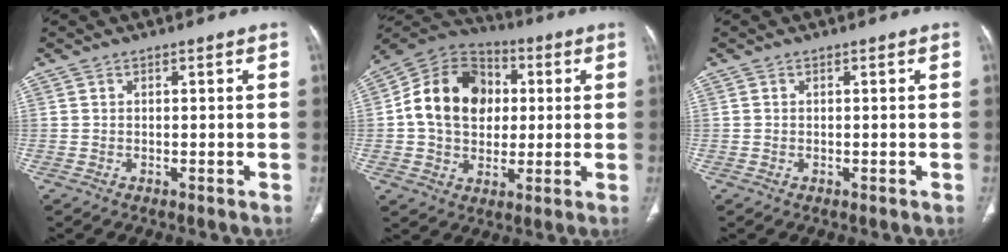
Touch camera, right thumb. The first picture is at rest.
{"total": 17.1, "force": [1.8, 13.2, 10.6], "torque": [-0.156, 0.020, 0.025]}
{"total": 0.0}